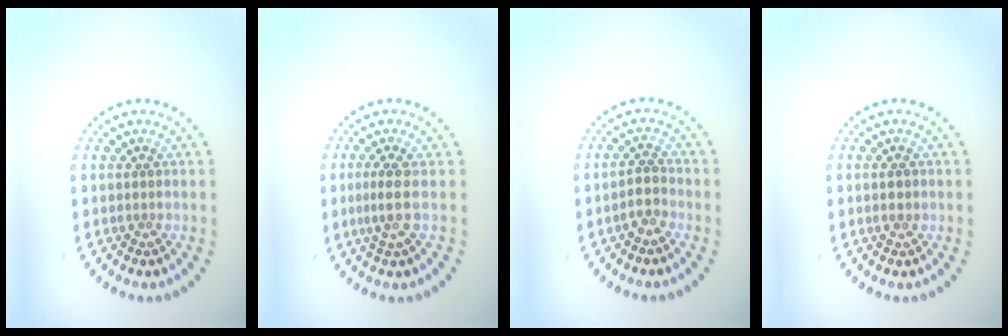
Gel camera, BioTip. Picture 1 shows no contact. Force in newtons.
{"total": 2.0, "press": 1.6, "slide": 1.3}
{"total": 1.8, "press": 1.4, "slide": 1.1}
{"total": 1.1, "press": 1.0, "slide": 0.3}